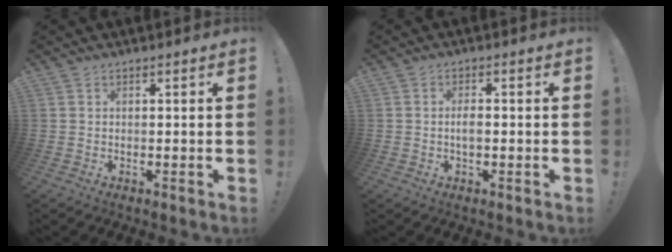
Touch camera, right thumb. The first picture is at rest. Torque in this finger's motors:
{"motor_torque": [2.70, 1.87, 0.67, -0.89, 0.52]}